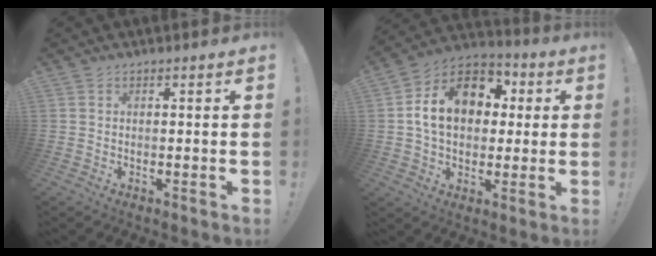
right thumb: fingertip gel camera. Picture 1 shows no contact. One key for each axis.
{"total": 17.2, "fx": 3.2, "fy": 12.7, "fz": 11.1, "tx": -0.163, "ty": 0.011, "tz": 0.065}